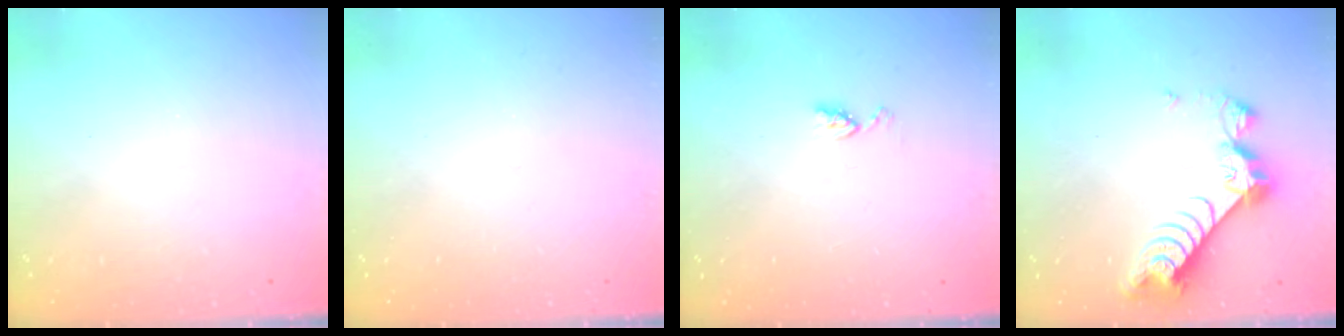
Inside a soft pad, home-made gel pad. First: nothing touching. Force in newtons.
{"total": 0.0}
{"total": 4.0, "press": 4.0, "slide": 0.6}
{"total": 9.4, "press": 9.4, "slide": 0.9}